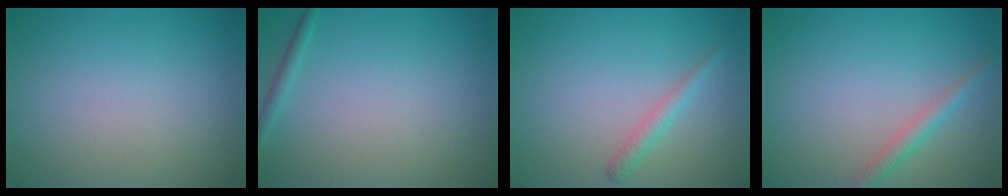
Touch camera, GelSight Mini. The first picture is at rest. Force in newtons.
{"total": 1.0, "press": 1.0, "slide": 0.0}
{"total": 1.6, "press": 1.6, "slide": 0.0}
{"total": 2.0, "press": 2.0, "slide": 0.0}